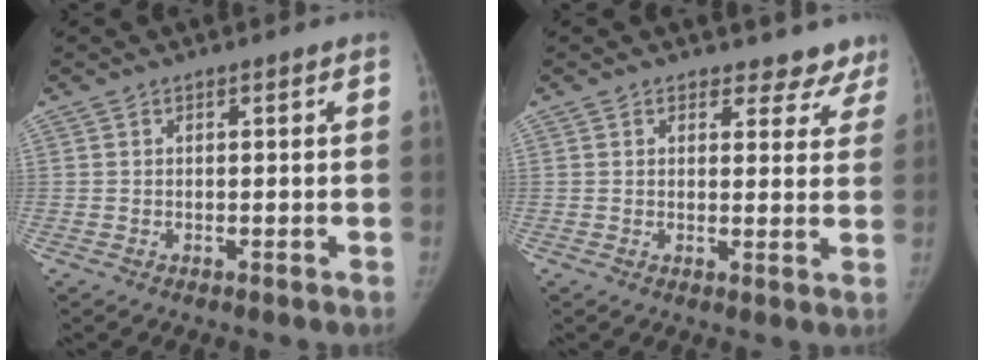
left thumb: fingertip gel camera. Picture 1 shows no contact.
{"total": 6.7, "force": [5.8, 3.2, 0.7], "torque": [0.041, -0.026, 0.051]}